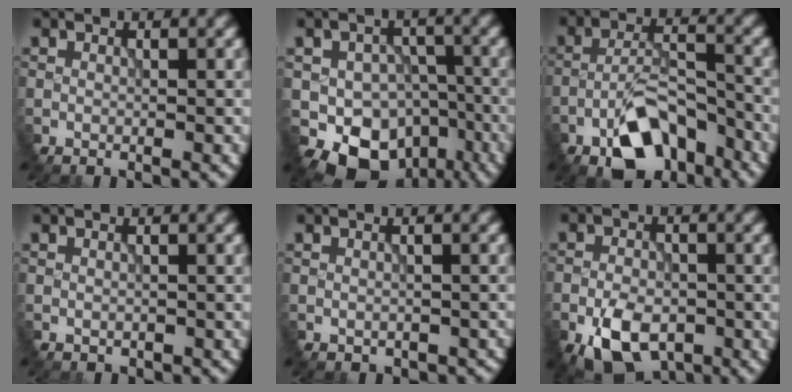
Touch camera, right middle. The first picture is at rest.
{"total": 7.9, "force": [-4.0, 5.6, 3.8], "torque": [-0.047, -0.020, -0.054]}
{"total": 8.0, "force": [-5.5, 3.2, 4.8], "torque": [-0.072, 0.004, -0.104]}
{"total": 0.8, "force": [-0.5, 0.6, 0.1], "torque": [-0.002, -0.010, -0.006]}
{"total": 2.4, "force": [-1.2, 1.7, 1.2], "torque": [-0.011, -0.020, -0.008]}
{"total": 6.9, "force": [-3.9, 3.9, 4.1], "torque": [-0.078, -0.017, -0.069]}